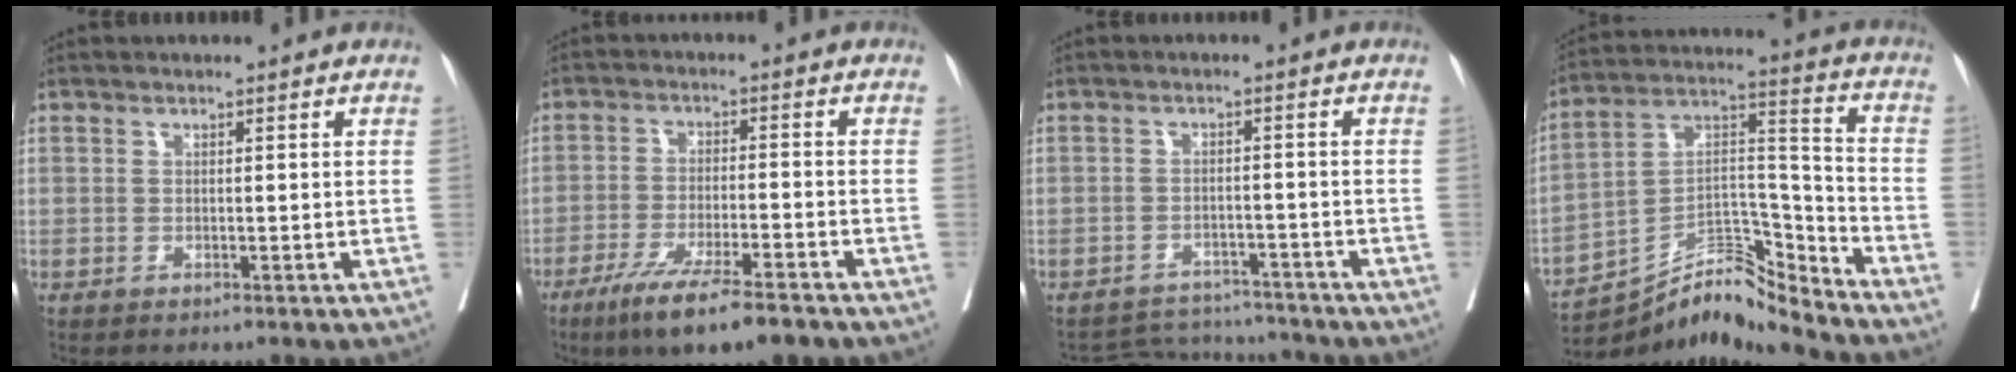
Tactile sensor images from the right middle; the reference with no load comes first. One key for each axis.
{"total": 11.7, "fx": -8.3, "fy": 0.5, "fz": 8.2, "tx": -0.137, "ty": -0.031, "tz": -0.133}
{"total": 6.7, "fx": -6.6, "fy": 0.9, "fz": -1.2, "tx": 0.012, "ty": 0.013, "tz": -0.095}
{"total": 11.8, "fx": -11.6, "fy": -0.4, "fz": 2.3, "tx": -0.037, "ty": 0.062, "tz": -0.208}